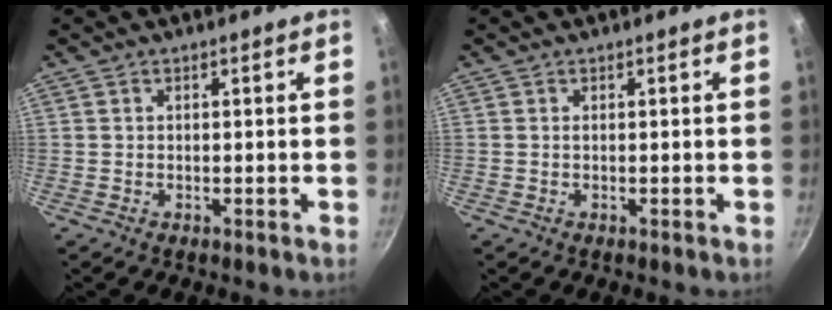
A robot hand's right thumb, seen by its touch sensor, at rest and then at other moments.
{"total": 0.0}